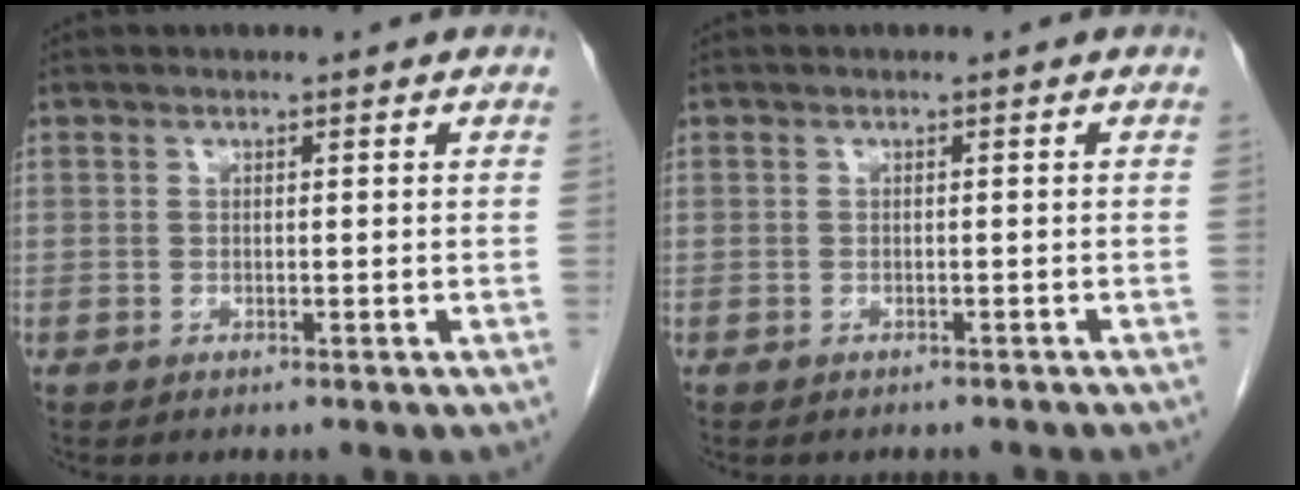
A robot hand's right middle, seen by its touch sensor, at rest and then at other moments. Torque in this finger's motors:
{"motor_torque": [0.04, -0.02, 0.00, 0.01]}